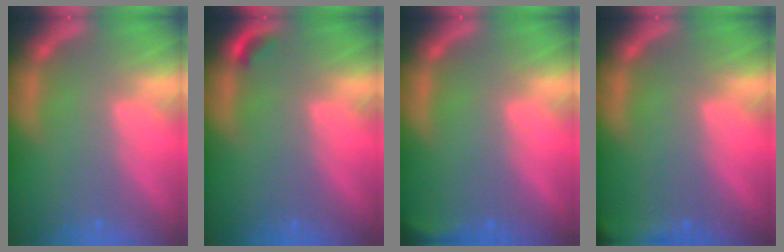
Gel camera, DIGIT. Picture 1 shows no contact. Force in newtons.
{"total": 0.9}
{"total": 2.9}
{"total": 7.5}